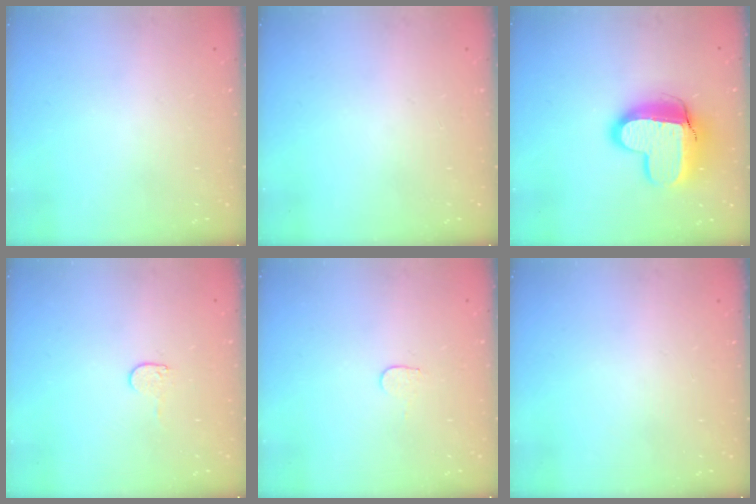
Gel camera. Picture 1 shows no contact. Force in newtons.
{"total": 0.0}
{"total": 14.6, "press": 14.5, "slide": 1.1}
{"total": 4.0, "press": 4.0, "slide": 0.3}
{"total": 4.9, "press": 4.9, "slide": 0.3}
{"total": 0.0}